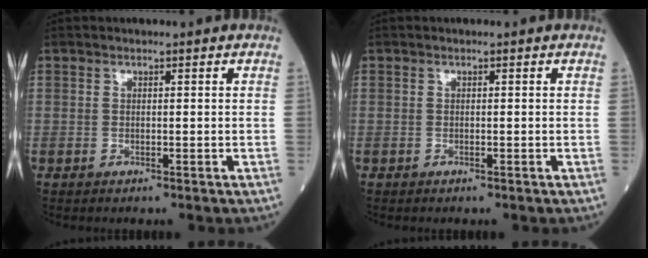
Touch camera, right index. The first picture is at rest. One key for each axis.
{"total": 0.0}